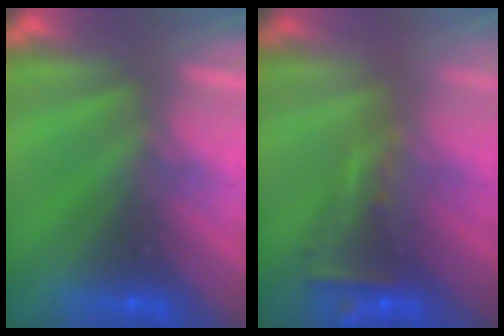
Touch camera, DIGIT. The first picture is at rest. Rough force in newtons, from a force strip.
{"total": 2.5}